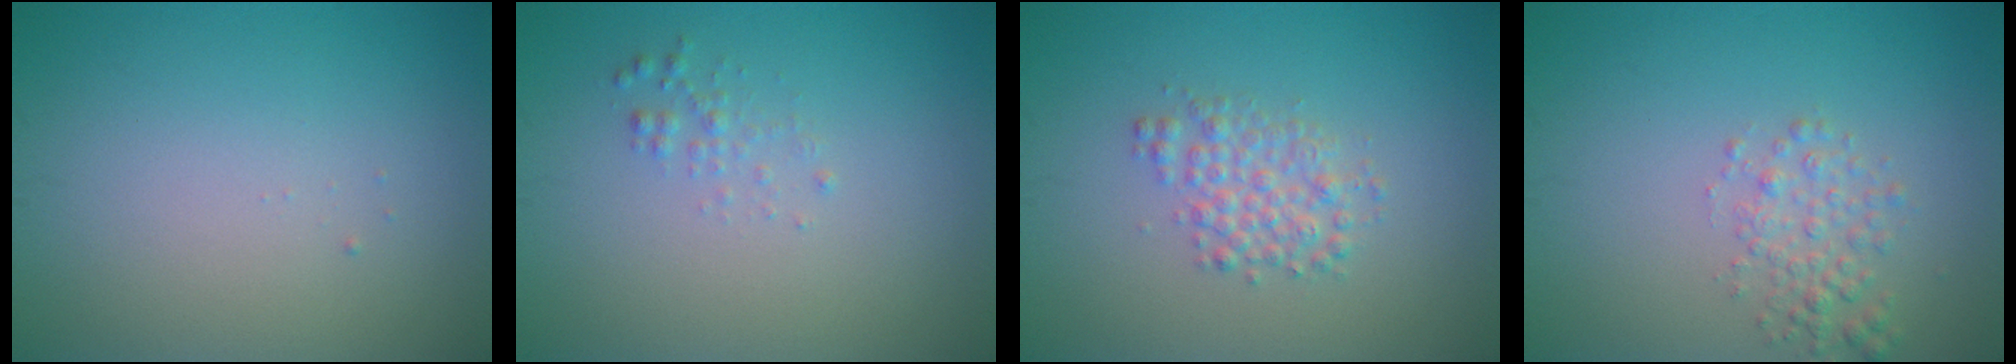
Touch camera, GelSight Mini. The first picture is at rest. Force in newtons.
{"total": 0.9, "press": 0.9, "slide": 0.1}
{"total": 2.6, "press": 2.6, "slide": 0.0}
{"total": 2.2, "press": 2.2, "slide": 0.1}